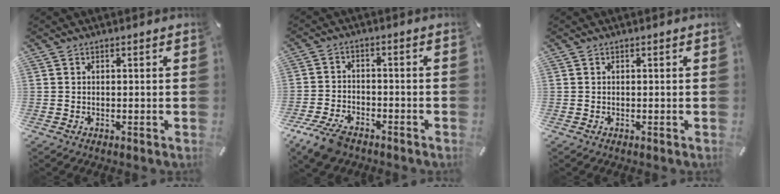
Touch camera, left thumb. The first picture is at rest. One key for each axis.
{"total": 7.5, "fx": -5.2, "fy": 3.8, "fz": 3.8, "tx": -0.086, "ty": 0.019, "tz": -0.097}
{"total": 0.0}